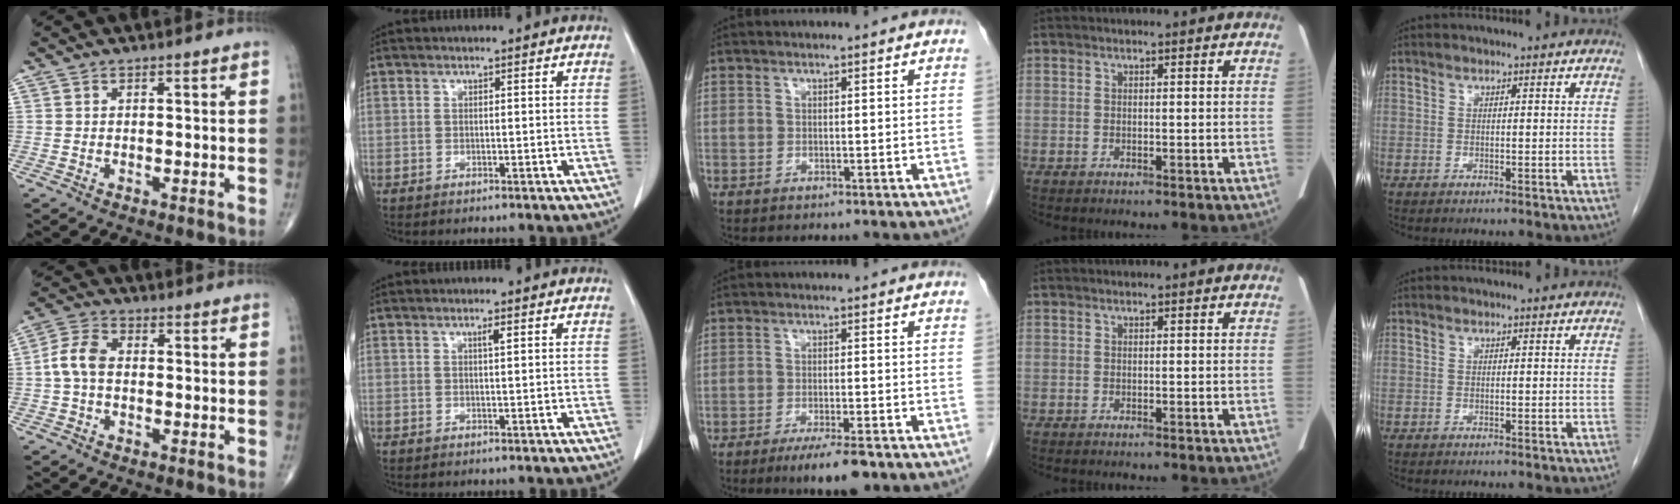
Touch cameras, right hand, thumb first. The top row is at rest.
{"thumb": {"total": 5.9, "force": [-0.4, 3.8, 4.5], "torque": [-0.091, 0.018, -0.017]}, "index": {"total": 1.1, "force": [0.5, 0.0, 0.9], "torque": [-0.018, 0.000, 0.009]}, "middle": {"total": 6.2, "force": [-4.2, 0.9, 4.5], "torque": [-0.067, -0.012, -0.063]}}